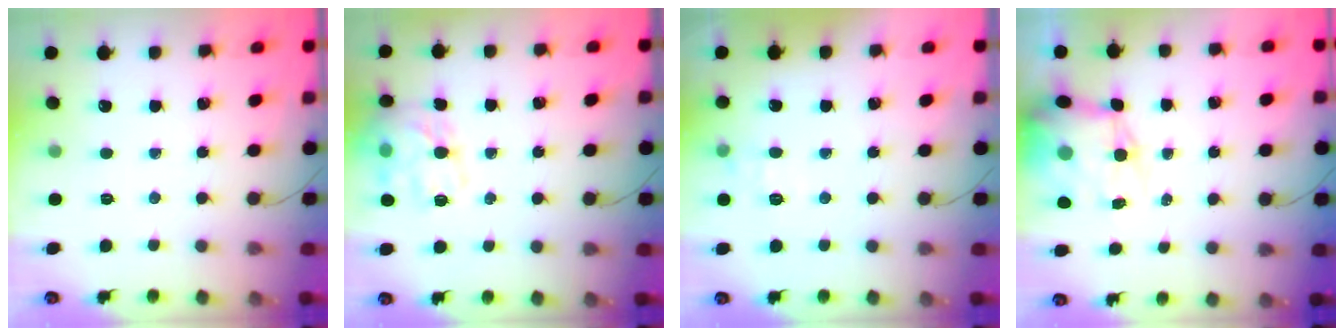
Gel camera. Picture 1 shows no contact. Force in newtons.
{"total": 14.9, "press": 14.9, "slide": 0.7}
{"total": 7.8, "press": 7.6, "slide": 1.7}
{"total": 13.9, "press": 13.6, "slide": 3.2}